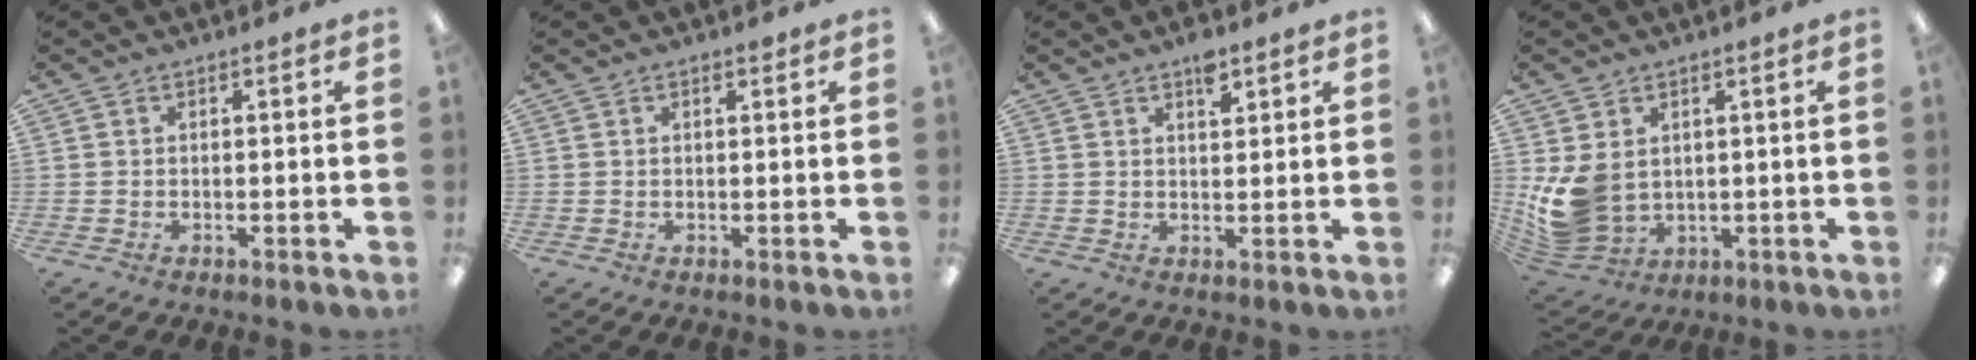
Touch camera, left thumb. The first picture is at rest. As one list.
[{"total": 0.8, "force": [0.6, 0.3, 0.5], "torque": [-0.002, -0.003, 0.009]}, {"total": 4.2, "force": [2.9, 1.8, 2.4], "torque": [-0.028, -0.013, 0.047]}, {"total": 10.4, "force": [1.1, 8.1, 6.4], "torque": [-0.155, -0.011, 0.023]}]